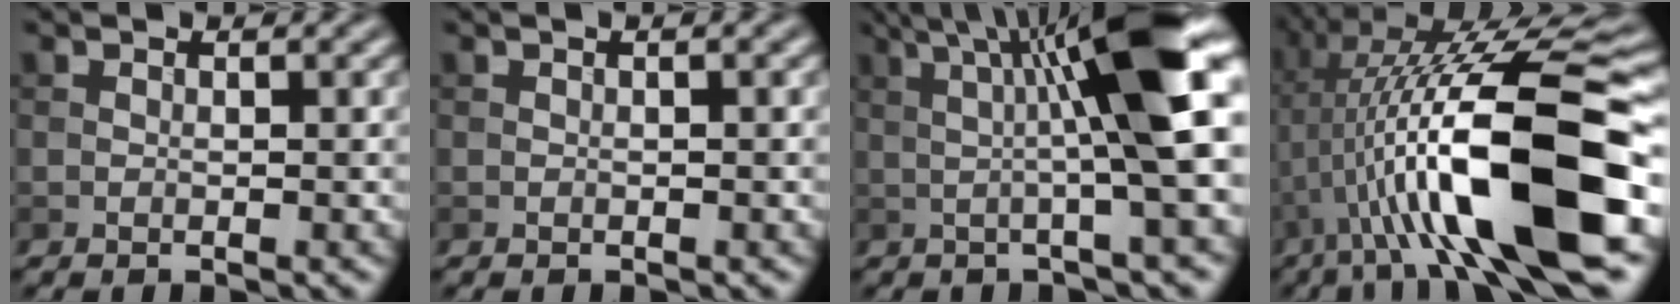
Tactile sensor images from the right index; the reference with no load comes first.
{"total": 0.7, "force": [0.2, 0.1, 0.7], "torque": [-0.012, 0.004, 0.003]}
{"total": 9.9, "force": [1.9, 1.3, 9.7], "torque": [-0.133, 0.016, 0.026]}
{"total": 15.5, "force": [-2.6, 3.5, 14.9], "torque": [-0.240, 0.028, -0.040]}